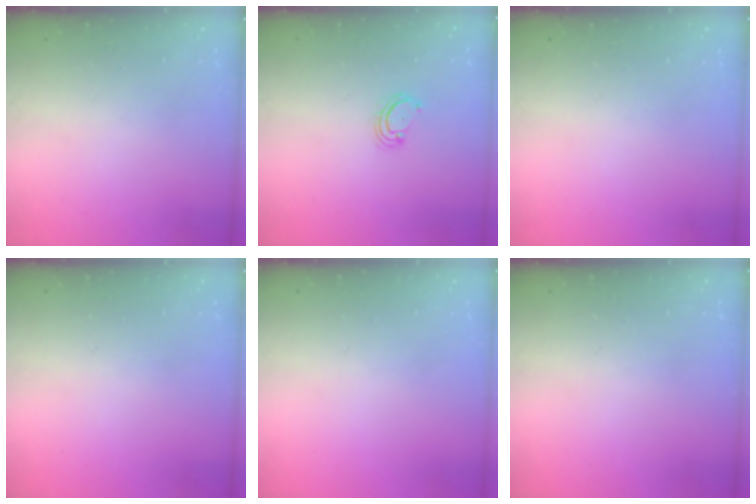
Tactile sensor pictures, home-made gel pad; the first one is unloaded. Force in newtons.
{"total": 2.9, "press": 2.8, "slide": 0.4}
{"total": 0.0}
{"total": 0.0}
{"total": 0.0}
{"total": 0.0}